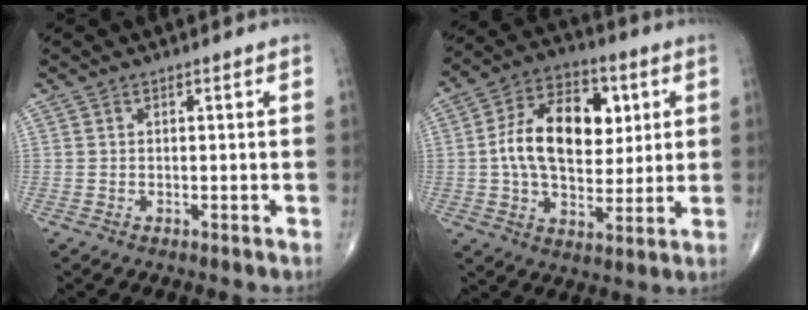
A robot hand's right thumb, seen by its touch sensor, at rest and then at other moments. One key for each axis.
{"total": 17.5, "fx": 2.8, "fy": 10.8, "fz": 13.4, "tx": -0.194, "ty": 0.007, "tz": 0.043}